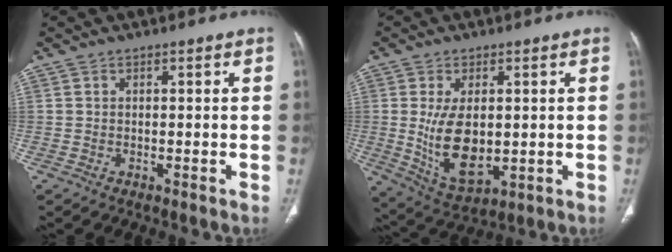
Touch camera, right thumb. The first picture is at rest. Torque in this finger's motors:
{"motor_torque": [-0.45, 1.05, 1.06, 0.35, 0.33]}